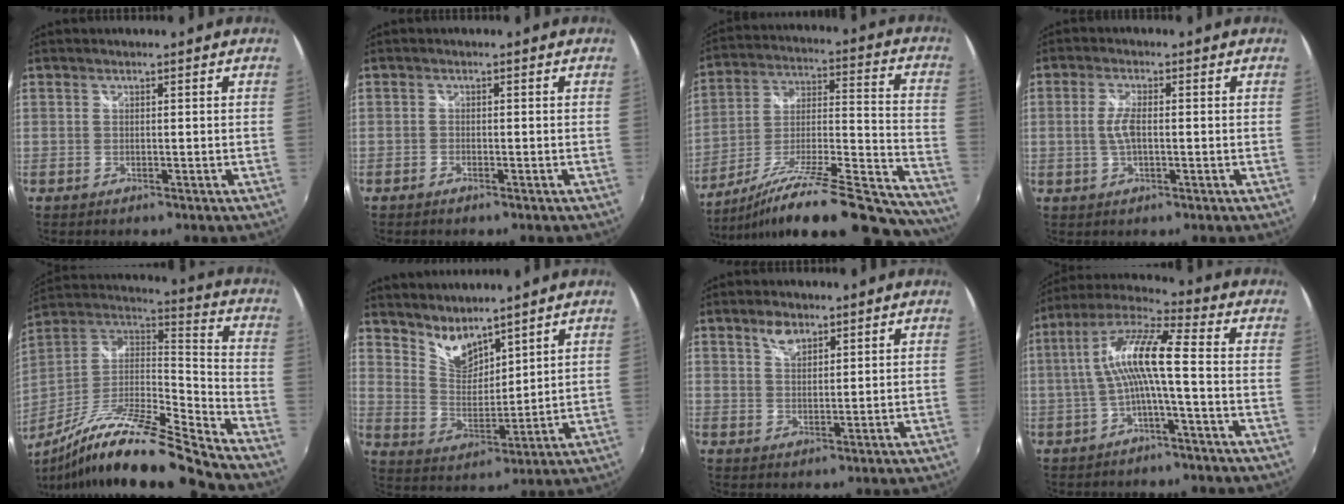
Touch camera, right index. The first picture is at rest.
{"total": 0.9, "force": [-0.8, 0.4, 0.3], "torque": [-0.009, -0.002, -0.017]}
{"total": 29.7, "force": [-24.0, 5.7, 16.5], "torque": [-0.220, -0.023, -0.355]}
{"total": 3.9, "force": [-0.3, 1.5, 3.6], "torque": [-0.075, 0.000, -0.004]}
{"total": 21.6, "force": [-15.3, 2.0, 15.1], "torque": [-0.268, -0.029, -0.277]}
{"total": 8.3, "force": [7.1, 2.8, 3.1], "torque": [-0.051, -0.005, 0.142]}
{"total": 3.8, "force": [2.5, 2.0, 2.0], "torque": [-0.032, 0.006, 0.045]}
{"total": 10.7, "force": [-1.4, 1.0, 10.5], "torque": [-0.215, 0.019, -0.026]}